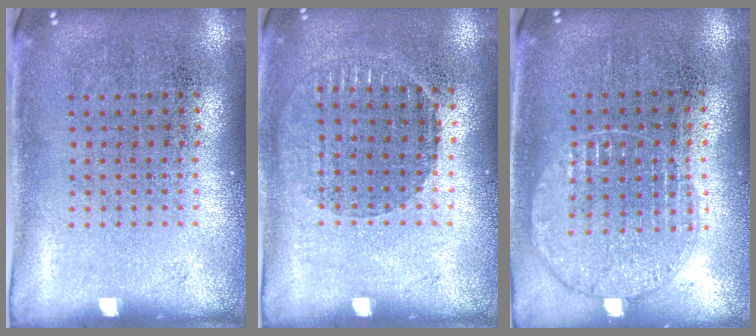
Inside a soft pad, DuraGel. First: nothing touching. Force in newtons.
{"total": 1.0, "press": 0.9, "slide": 0.4}
{"total": 1.0, "press": 1.0, "slide": 0.1}